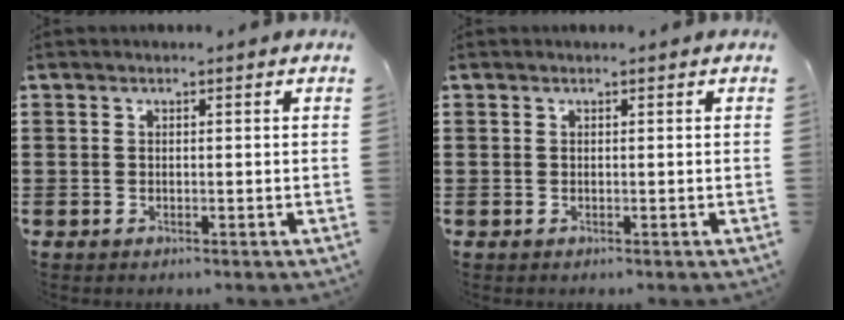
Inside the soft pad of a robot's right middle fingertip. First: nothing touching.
{"total": 0.0}